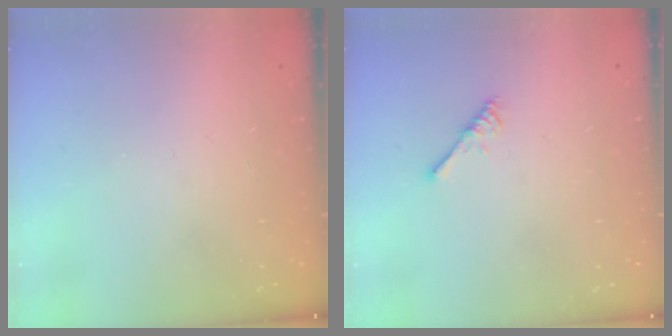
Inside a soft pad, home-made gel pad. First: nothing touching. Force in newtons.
{"total": 2.9, "press": 2.9, "slide": 0.5}